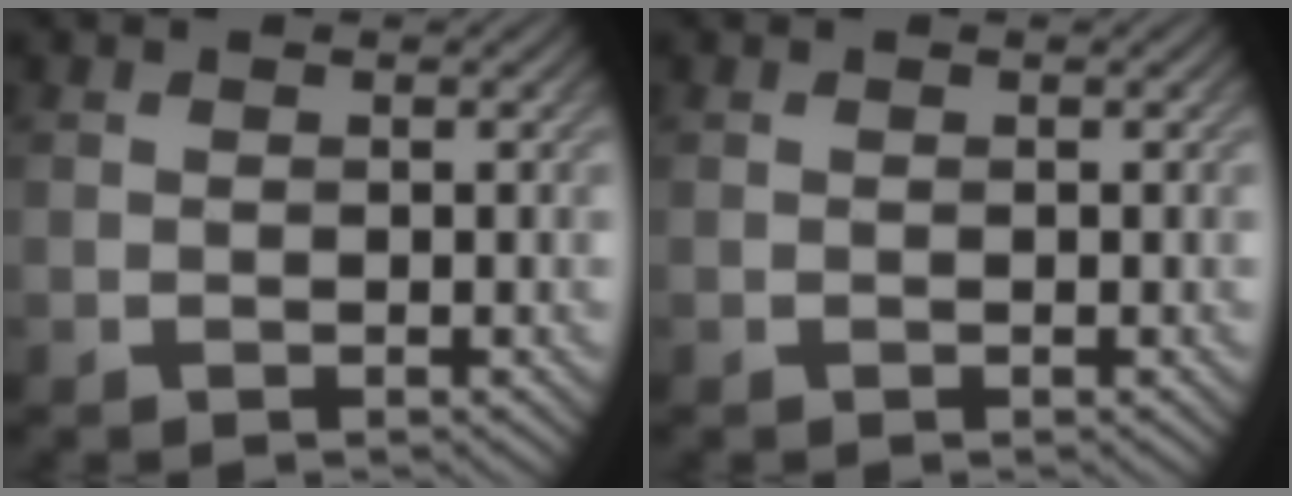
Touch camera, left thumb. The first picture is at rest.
{"total": 0.0}